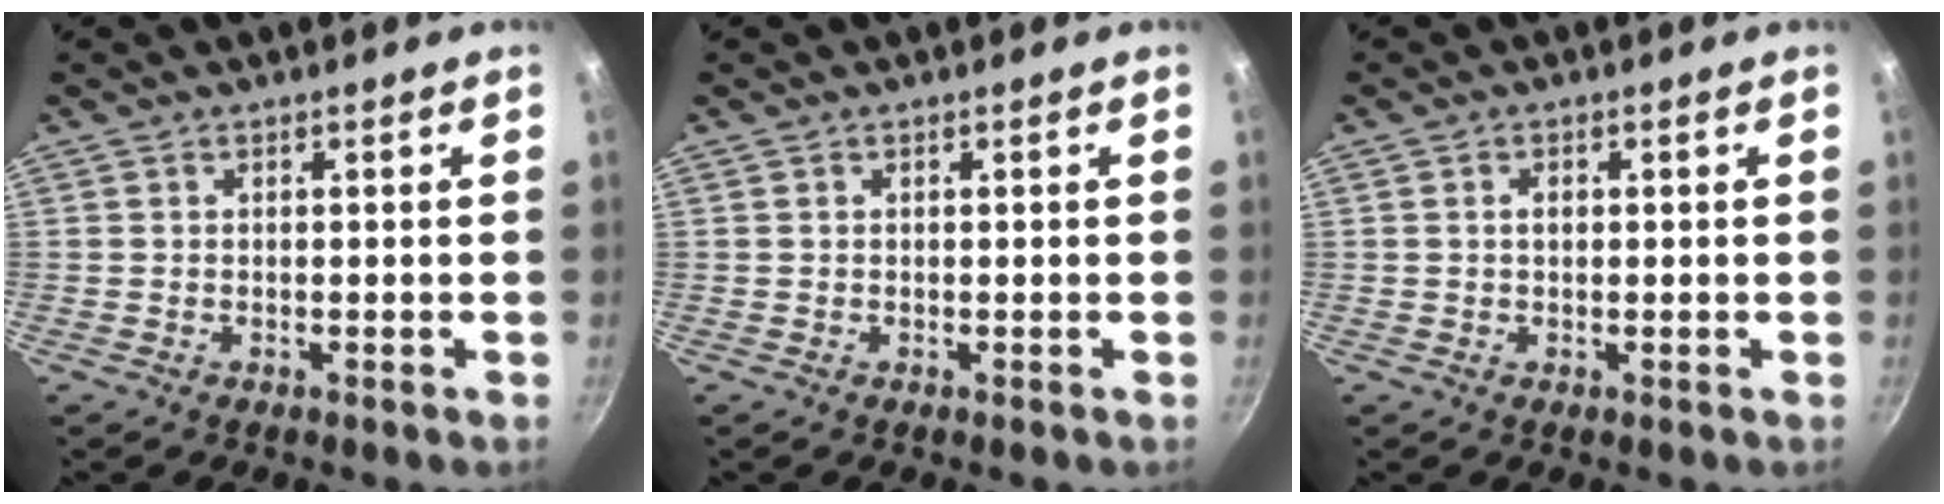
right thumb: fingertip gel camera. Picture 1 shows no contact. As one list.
[{"total": 0.0}, {"total": 1.1, "force": [0.1, 0.8, 0.8], "torque": [-0.011, 0.004, 0.002]}]